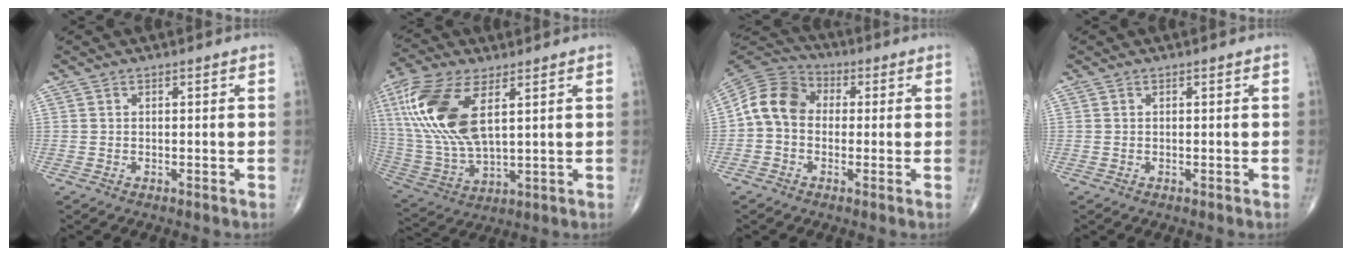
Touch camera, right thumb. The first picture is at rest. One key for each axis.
{"total": 18.5, "fx": 5.8, "fy": 8.3, "fz": 15.5, "tx": -0.343, "ty": -0.013, "tz": 0.115}
{"total": 9.5, "fx": -0.2, "fy": 7.6, "fz": 5.7, "tx": -0.095, "ty": 0.031, "tz": -0.020}
{"total": 0.0}